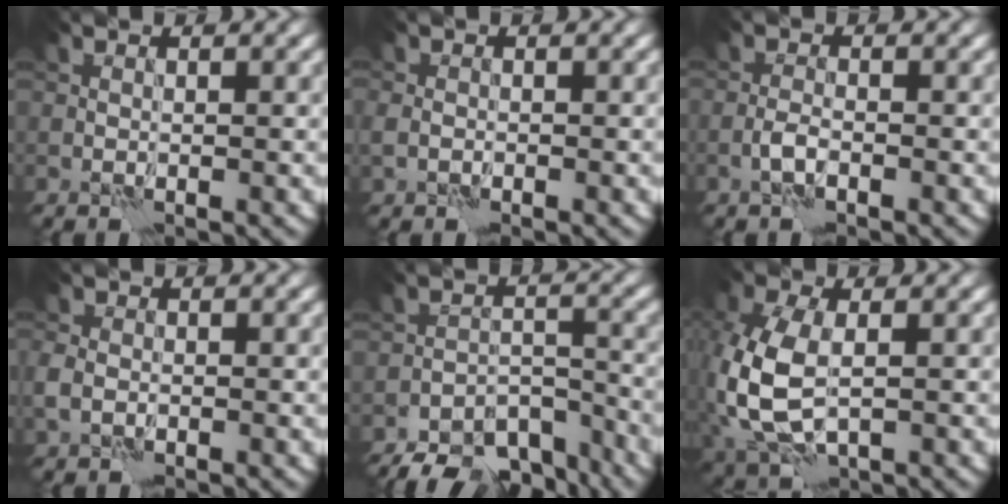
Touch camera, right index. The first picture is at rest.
{"total": 1.3, "force": [-0.4, 1.0, 0.7], "torque": [-0.015, -0.002, -0.010]}
{"total": 1.3, "force": [-0.7, 0.3, 1.0], "torque": [-0.025, 0.003, -0.019]}
{"total": 1.9, "force": [-0.6, 1.5, 1.1], "torque": [-0.027, -0.002, -0.018]}
{"total": 8.9, "force": [-7.7, 3.2, 3.3], "torque": [-0.041, -0.005, -0.118]}
{"total": 8.8, "force": [-0.9, 5.3, 6.9], "torque": [-0.186, -0.007, -0.020]}